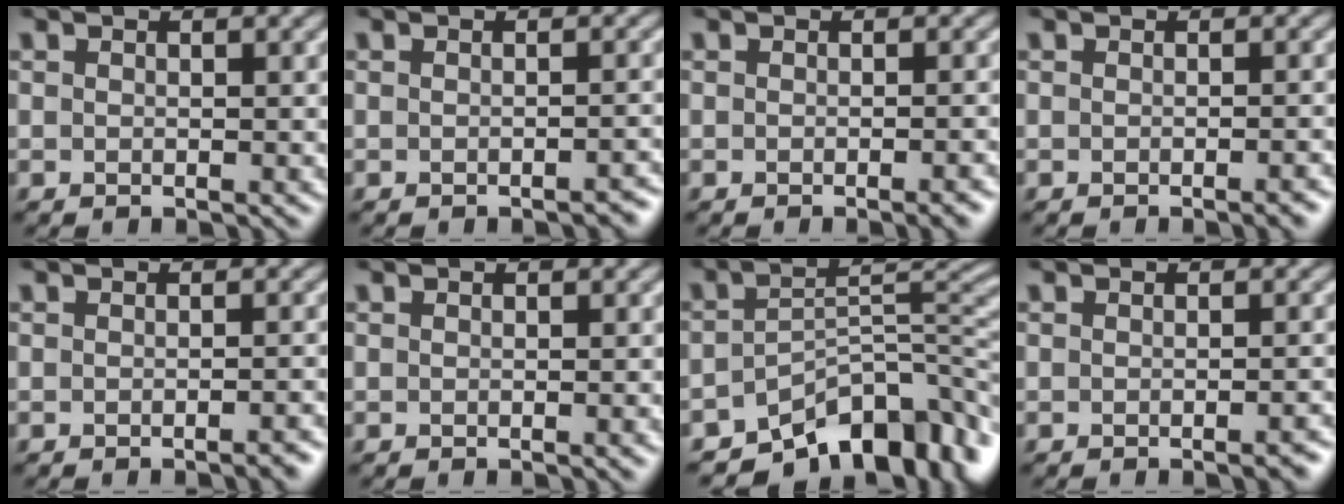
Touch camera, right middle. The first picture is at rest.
{"total": 1.3, "force": [-1.0, 0.3, 0.7], "torque": [-0.007, 0.003, -0.012]}
{"total": 2.1, "force": [-1.0, 0.5, 1.7], "torque": [-0.014, 0.001, -0.015]}
{"total": 1.8, "force": [-0.9, 0.4, 1.4], "torque": [-0.010, 0.001, -0.014]}
{"total": 1.7, "force": [-1.1, 0.4, 1.3], "torque": [-0.008, 0.002, -0.017]}
{"total": 1.2, "force": [-0.3, 0.3, 1.1], "torque": [-0.010, -0.001, -0.004]}
{"total": 9.8, "force": [-6.5, 4.3, 5.9], "torque": [-0.066, -0.006, -0.115]}
{"total": 1.8, "force": [-1.0, 0.4, 1.4], "torque": [-0.013, 0.001, -0.015]}